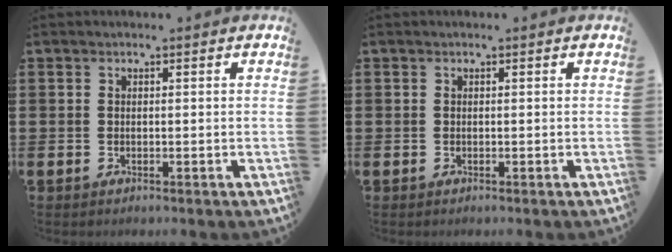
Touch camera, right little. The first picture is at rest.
{"total": 0.0}